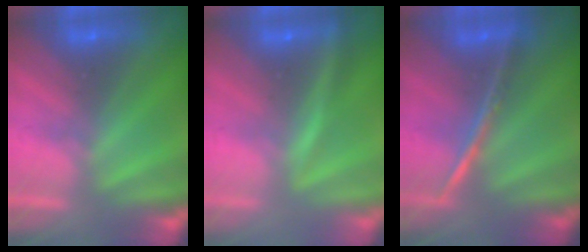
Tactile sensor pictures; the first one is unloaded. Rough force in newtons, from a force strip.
{"total": 2.8}
{"total": 1.9}